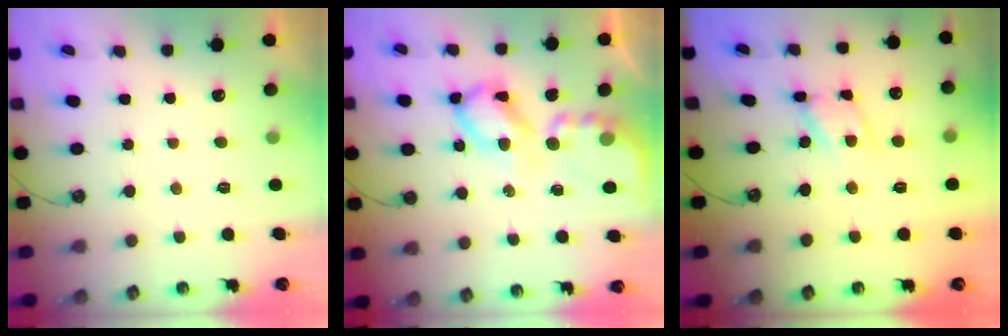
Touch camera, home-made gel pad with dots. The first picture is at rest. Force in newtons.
{"total": 13.2, "press": 13.1, "slide": 1.2}
{"total": 10.5, "press": 10.5, "slide": 0.8}